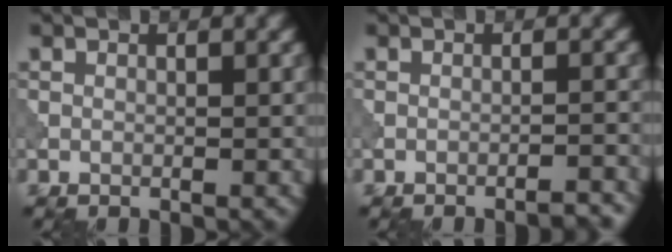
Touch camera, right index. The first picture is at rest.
{"total": 2.5, "force": [-2.2, 0.3, 1.2], "torque": [-0.015, 0.015, -0.035]}